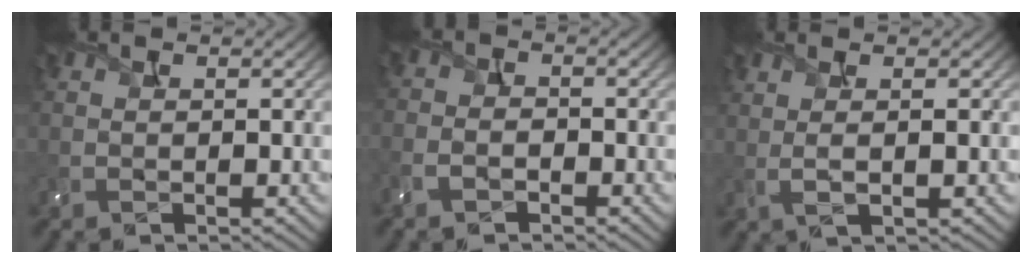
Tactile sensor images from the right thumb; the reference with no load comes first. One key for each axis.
{"total": 3.2, "fx": -2.3, "fy": 1.5, "fz": 1.7, "tx": -0.031, "ty": -0.002, "tz": -0.051}
{"total": 2.3, "fx": 0.5, "fy": 0.3, "fz": 2.3, "tx": -0.048, "ty": 0.005, "tz": 0.010}